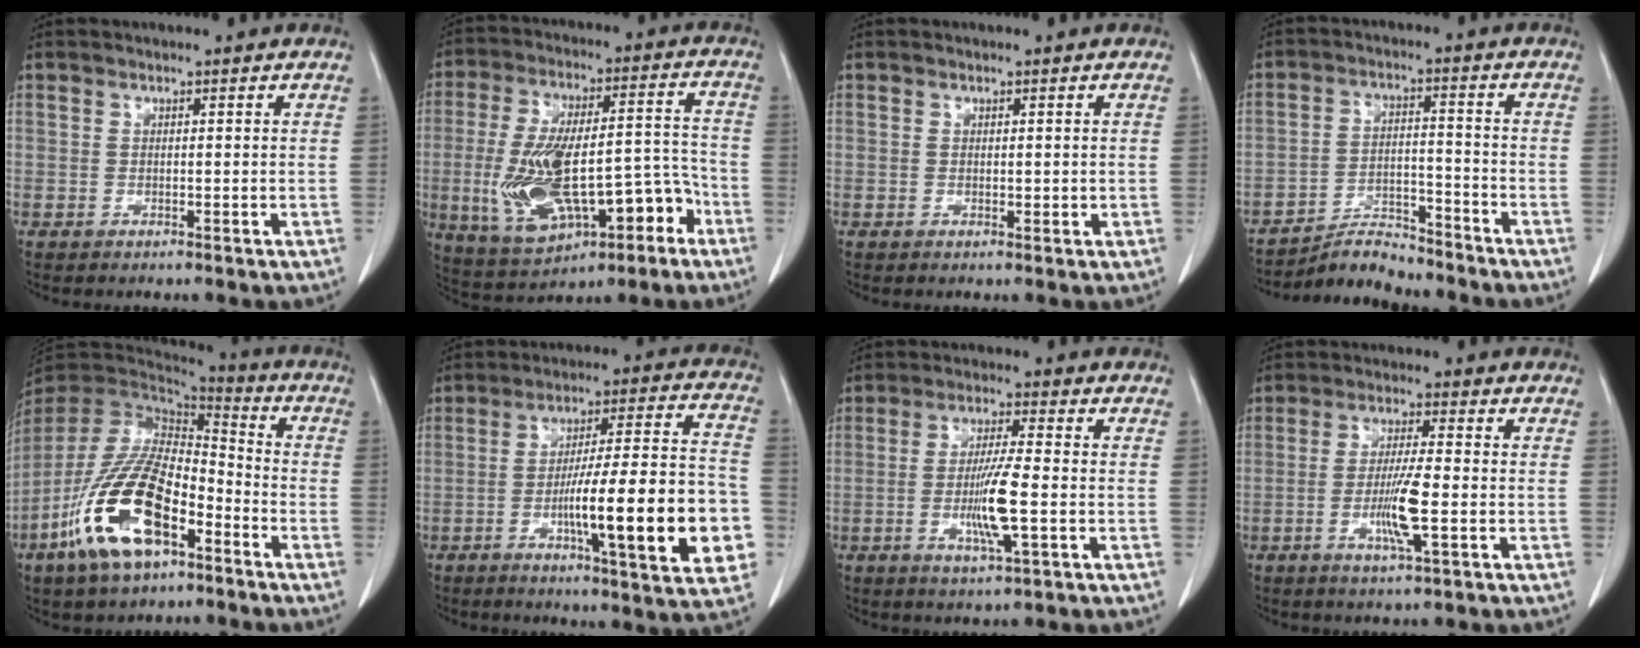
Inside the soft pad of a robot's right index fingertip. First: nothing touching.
{"total": 18.7, "force": [-6.1, 7.2, 16.2], "torque": [-0.300, 0.029, -0.081]}
{"total": 1.1, "force": [0.1, 0.6, 0.9], "torque": [-0.014, -0.004, 0.004]}
{"total": 6.5, "force": [-6.4, 0.9, 0.3], "torque": [-0.008, 0.006, -0.108]}
{"total": 17.8, "force": [-8.3, 6.7, 14.3], "torque": [-0.302, -0.010, -0.152]}
{"total": 20.9, "force": [-5.3, 2.4, 20.0], "torque": [-0.252, 0.014, -0.072]}
{"total": 8.1, "force": [-1.7, 0.2, 7.9], "torque": [-0.151, -0.010, -0.034]}
{"total": 7.0, "force": [-1.8, 0.1, 6.8], "torque": [-0.128, -0.010, -0.035]}